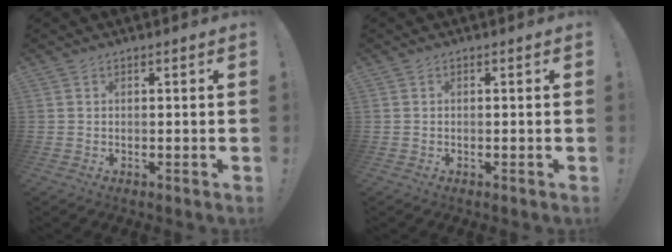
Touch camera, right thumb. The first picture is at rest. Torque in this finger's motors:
{"motor_torque": [0.02, 0.01, 0.05, -0.13, 0.03]}